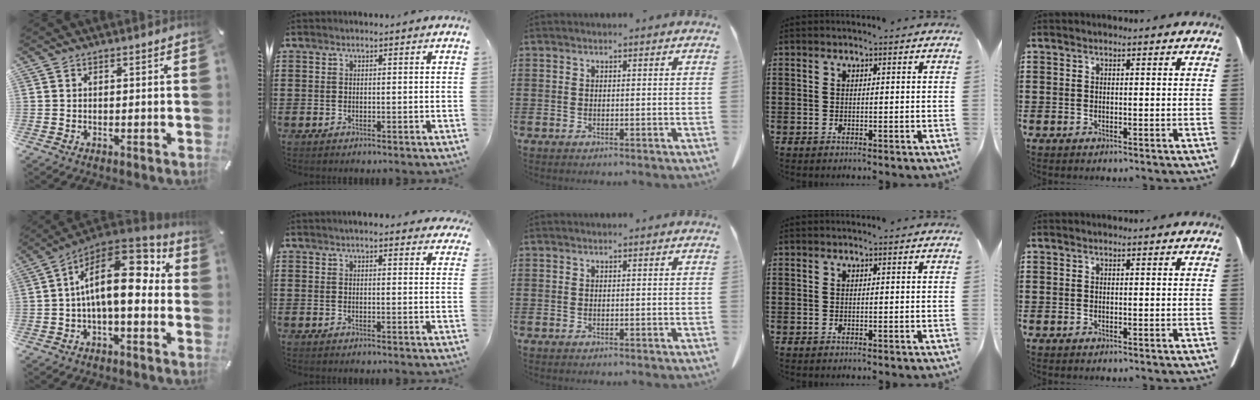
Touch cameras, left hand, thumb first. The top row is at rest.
{"thumb": {"total": 18.6, "force": [3.2, 9.0, 15.9], "torque": [-0.261, -0.021, 0.058]}, "index": {"total": 3.1, "force": [2.9, 0.3, 1.2], "torque": [-0.022, -0.004, 0.052]}}